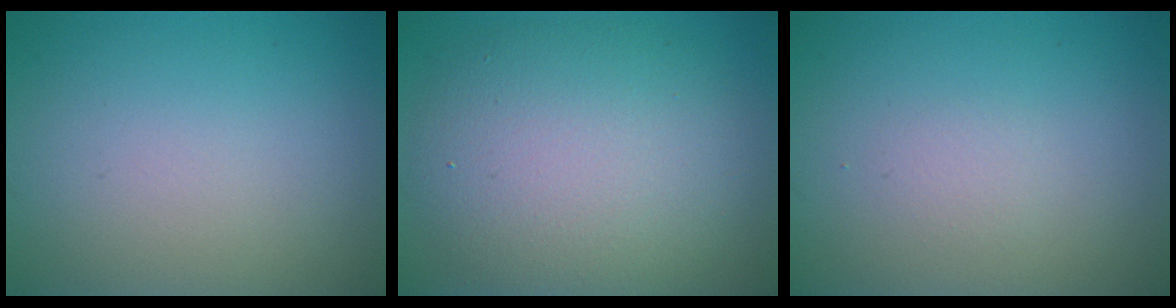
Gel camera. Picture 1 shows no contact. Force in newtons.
{"total": 9.2, "press": 9.1, "slide": 0.9}
{"total": 0.7, "press": 0.7, "slide": 0.0}